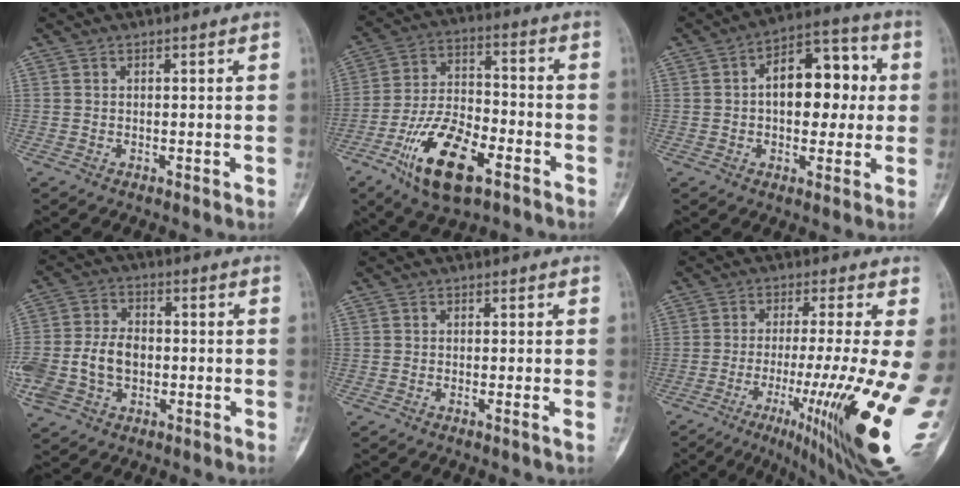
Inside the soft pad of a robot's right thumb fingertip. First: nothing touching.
{"total": 16.4, "force": [-8.2, 7.4, 12.1], "torque": [-0.215, 0.041, -0.145]}
{"total": 13.6, "force": [1.2, 8.1, 10.9], "torque": [-0.119, 0.029, 0.010]}
{"total": 13.2, "force": [-2.0, 9.7, 8.8], "torque": [-0.192, 0.021, -0.032]}
{"total": 0.6, "force": [-0.1, -0.3, 0.5], "torque": [-0.004, 0.000, -0.005]}
{"total": 14.7, "force": [-3.3, 1.2, 14.3], "torque": [-0.158, -0.023, -0.038]}